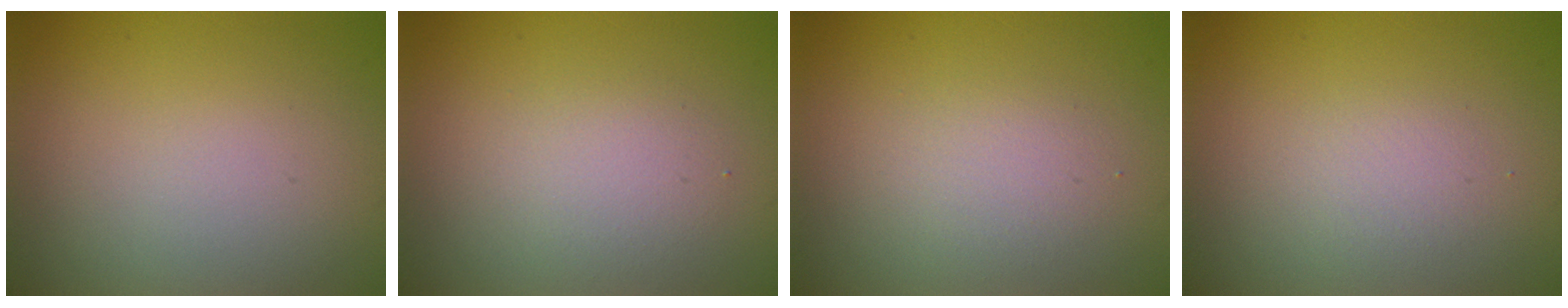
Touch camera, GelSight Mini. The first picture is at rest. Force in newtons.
{"total": 2.3, "press": 2.3, "slide": 0.2}
{"total": 1.8, "press": 1.8, "slide": 0.0}
{"total": 1.4, "press": 1.4, "slide": 0.0}